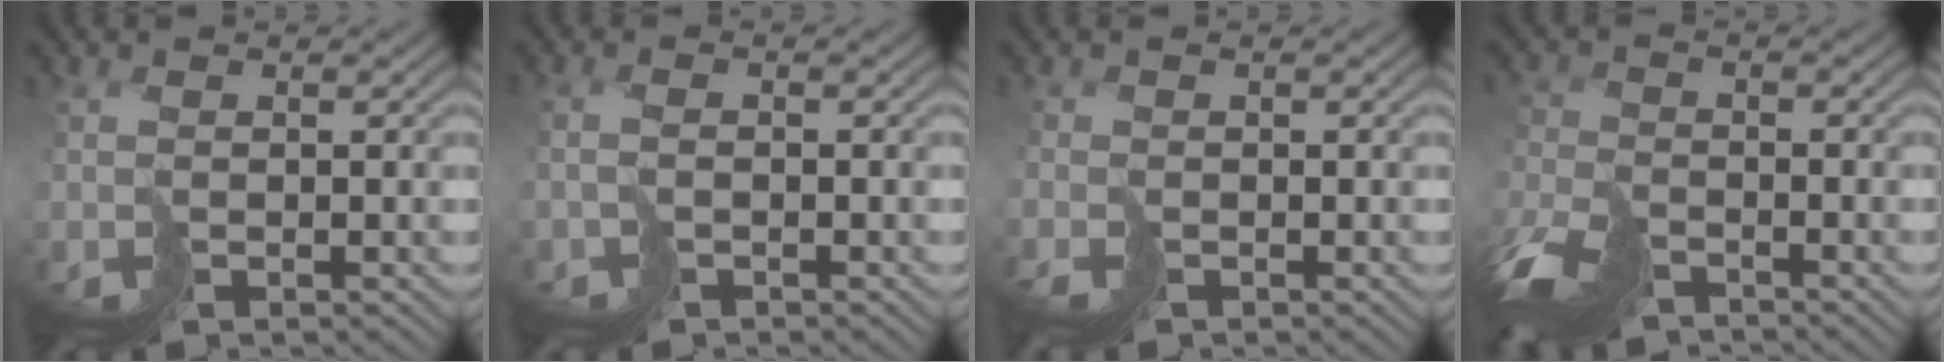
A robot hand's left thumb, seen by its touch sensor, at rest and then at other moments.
{"total": 0.9, "force": [-0.6, 0.2, 0.5], "torque": [-0.007, 0.003, -0.019]}
{"total": 1.3, "force": [-1.1, 0.6, 0.2], "torque": [-0.005, -0.006, -0.025]}
{"total": 7.6, "force": [-6.0, 3.1, 3.6], "torque": [-0.089, -0.021, -0.123]}